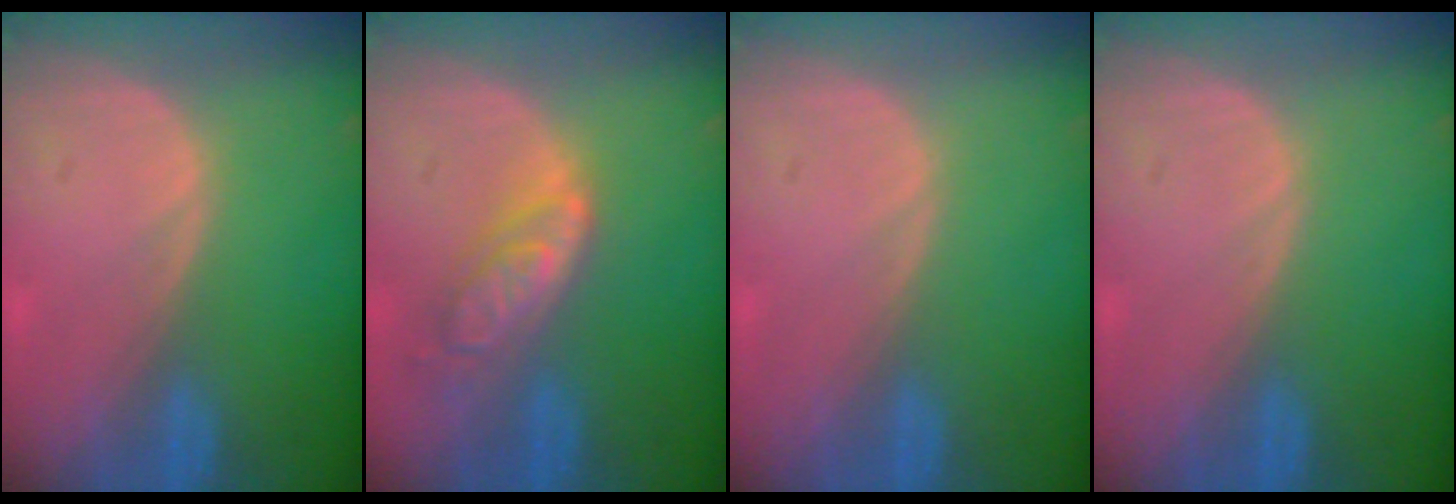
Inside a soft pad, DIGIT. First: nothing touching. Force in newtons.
{"total": 6.4, "press": 5.6, "slide": 3.1}
{"total": 0.0}
{"total": 0.0}